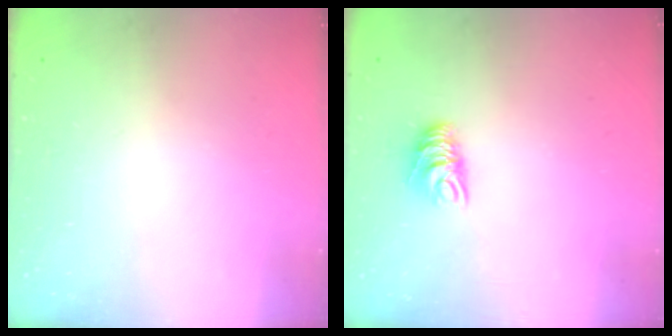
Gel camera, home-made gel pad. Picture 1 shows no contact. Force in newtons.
{"total": 6.3, "press": 6.3, "slide": 0.4}